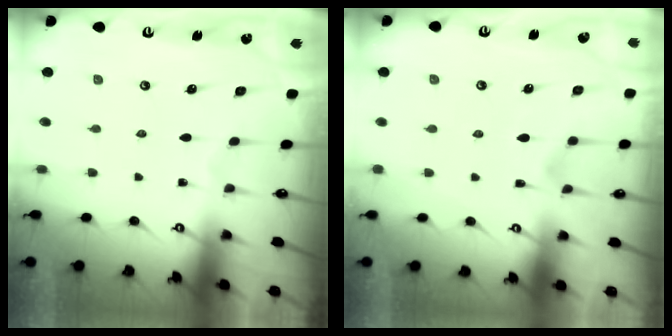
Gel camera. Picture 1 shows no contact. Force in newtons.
{"total": 2.2, "press": 1.9, "slide": 1.1}